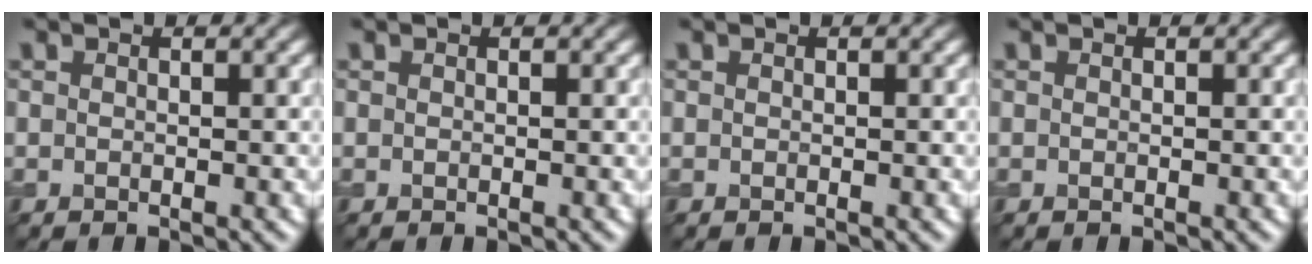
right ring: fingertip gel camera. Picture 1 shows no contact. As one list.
[{"total": 0.0}, {"total": 0.0}, {"total": 0.0}]